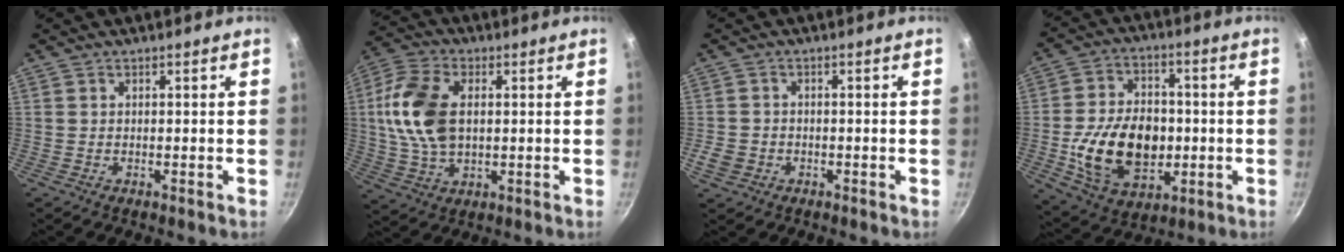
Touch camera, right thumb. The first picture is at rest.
{"total": 14.0, "force": [1.7, 8.7, 10.8], "torque": [-0.204, 0.006, 0.028]}
{"total": 3.9, "force": [-1.4, 3.3, 1.7], "torque": [-0.031, 0.013, -0.020]}
{"total": 18.3, "force": [-2.2, 12.8, 12.9], "torque": [-0.198, 0.015, -0.030]}